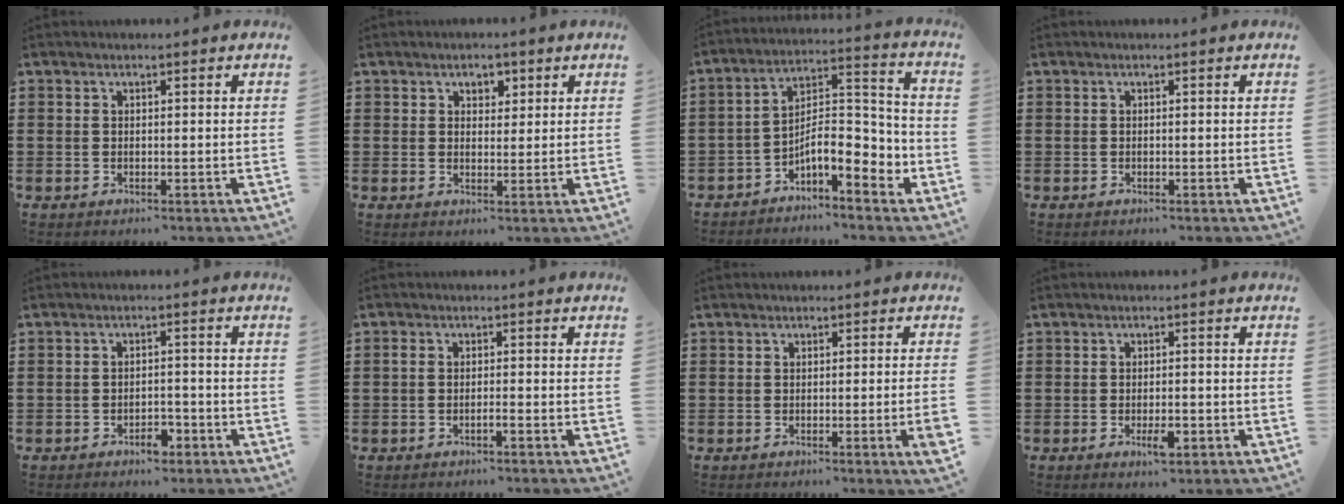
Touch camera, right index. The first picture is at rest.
{"total": 2.3, "force": [1.3, 1.8, 0.9], "torque": [-0.017, 0.006, 0.020]}
{"total": 8.7, "force": [-4.4, 2.8, 7.0], "torque": [-0.124, -0.001, -0.080]}
{"total": 0.0}
{"total": 2.9, "force": [-2.0, 1.2, 1.7], "torque": [-0.031, 0.003, -0.039]}
{"total": 1.5, "force": [-1.1, 0.0, 1.0], "torque": [-0.021, -0.006, -0.018]}
{"total": 2.2, "force": [-0.7, -0.3, 2.0], "torque": [-0.032, -0.011, -0.012]}
{"total": 3.1, "force": [-1.3, 1.1, 2.6], "torque": [-0.043, 0.002, -0.022]}